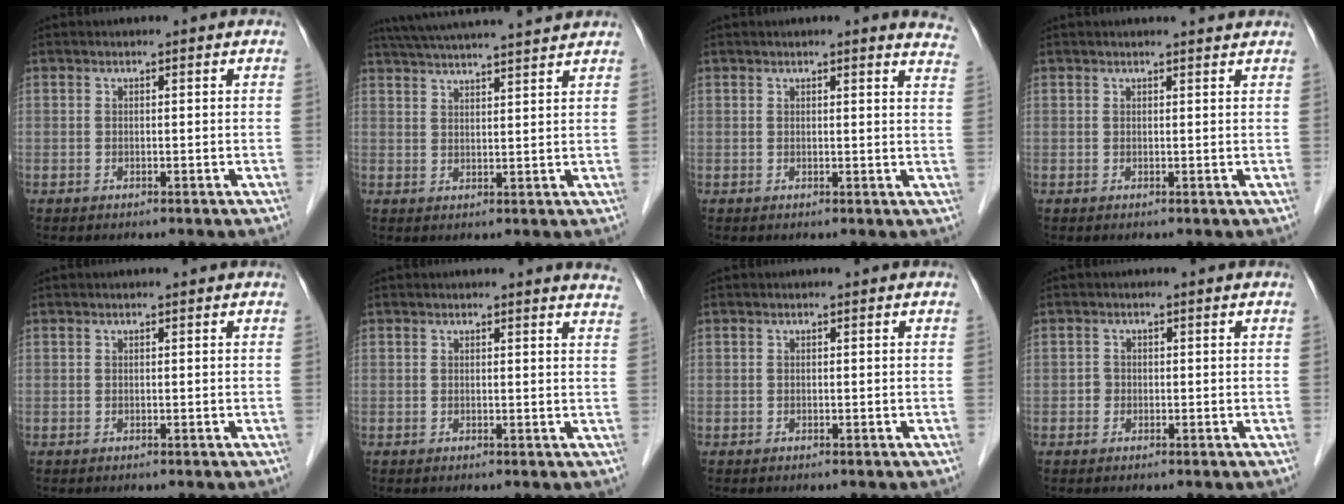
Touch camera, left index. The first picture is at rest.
{"total": 16.0, "force": [14.7, 0.2, 6.4], "torque": [-0.118, 0.030, 0.211]}
{"total": 7.3, "force": [6.8, 0.5, 2.8], "torque": [-0.015, -0.020, 0.045]}
{"total": 2.8, "force": [2.7, 0.0, 0.8], "torque": [-0.012, 0.008, 0.027]}
{"total": 0.0}
{"total": 5.2, "force": [5.1, 0.1, 1.0], "torque": [-0.005, -0.021, 0.026]}
{"total": 0.0}
{"total": 1.6, "force": [-0.4, 1.5, 0.2], "torque": [0.003, 0.007, -0.010]}